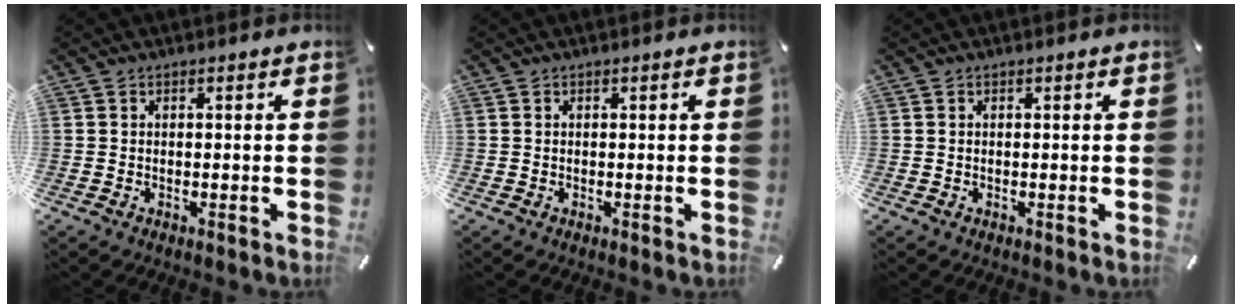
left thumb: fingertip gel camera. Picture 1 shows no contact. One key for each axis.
{"total": 0.0}
{"total": 0.0}